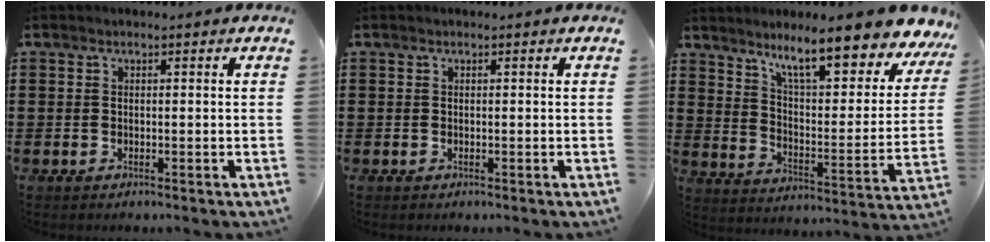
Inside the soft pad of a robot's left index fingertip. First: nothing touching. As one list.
[{"total": 0.0}, {"total": 12.3, "force": [9.8, 1.3, 7.4], "torque": [-0.142, -0.058, 0.160]}]